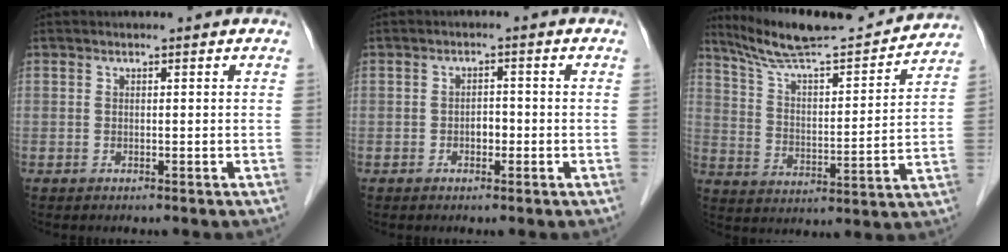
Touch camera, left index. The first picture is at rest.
{"total": 1.8, "force": [-0.7, 1.1, 1.3], "torque": [-0.016, 0.005, -0.011]}
{"total": 18.6, "force": [17.4, 0.7, 6.5], "torque": [-0.116, -0.007, 0.268]}